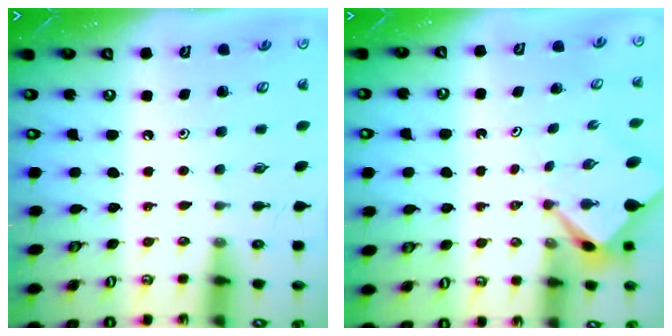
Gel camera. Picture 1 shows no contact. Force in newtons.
{"total": 2.9, "press": 2.9, "slide": 0.4}